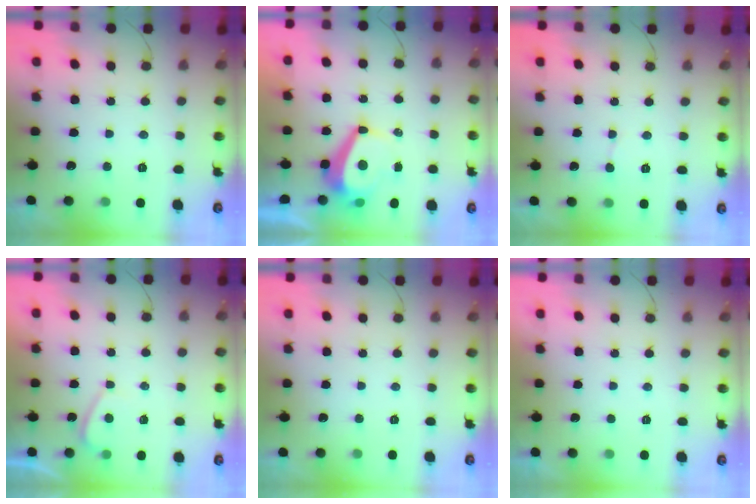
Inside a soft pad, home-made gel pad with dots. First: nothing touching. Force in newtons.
{"total": 6.8, "press": 6.8, "slide": 0.9}
{"total": 4.7, "press": 4.6, "slide": 0.5}
{"total": 1.6, "press": 1.4, "slide": 0.6}
{"total": 0.0}
{"total": 2.3, "press": 2.3, "slide": 0.3}